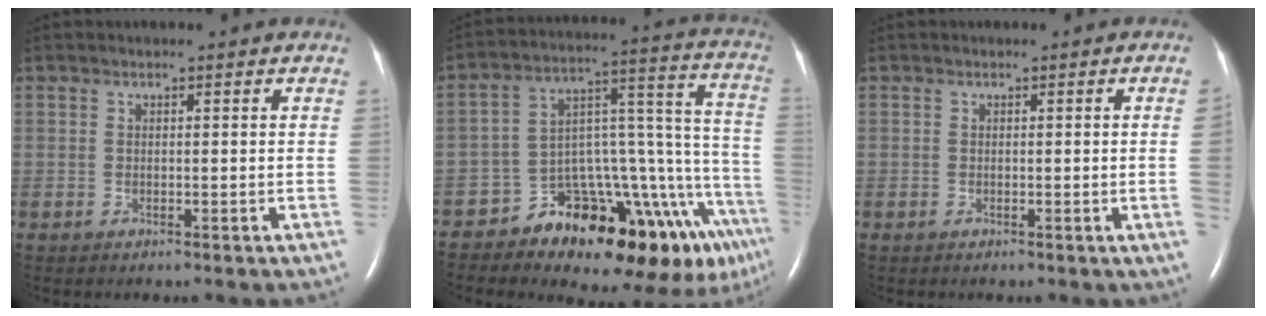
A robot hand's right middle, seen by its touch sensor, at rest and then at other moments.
{"total": 21.0, "force": [-13.8, 5.4, 15.0], "torque": [-0.116, 0.071, -0.193]}
{"total": 1.8, "force": [-0.2, -0.8, 1.6], "torque": [-0.019, -0.001, -0.002]}